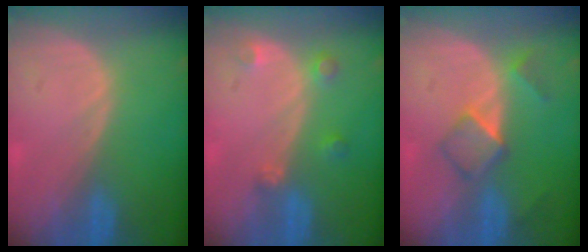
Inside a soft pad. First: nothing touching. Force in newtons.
{"total": 2.6, "press": 2.5, "slide": 0.5}
{"total": 5.2, "press": 4.6, "slide": 2.5}